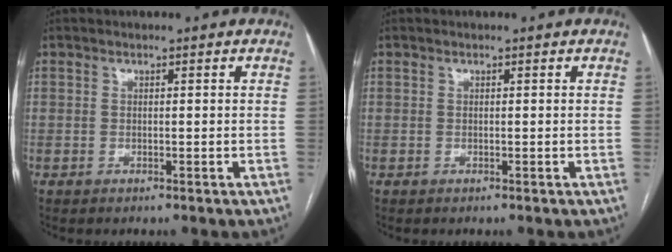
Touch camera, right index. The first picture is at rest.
{"total": 0.0}